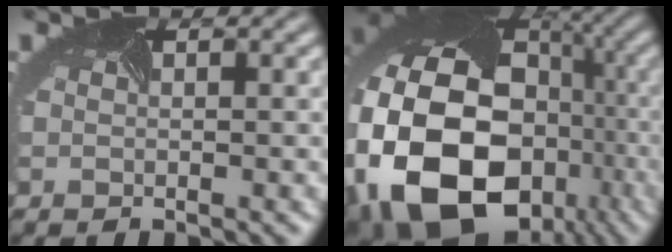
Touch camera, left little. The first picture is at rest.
{"total": 21.3, "force": [-5.2, 15.8, 13.3], "torque": [-0.293, -0.027, -0.086]}